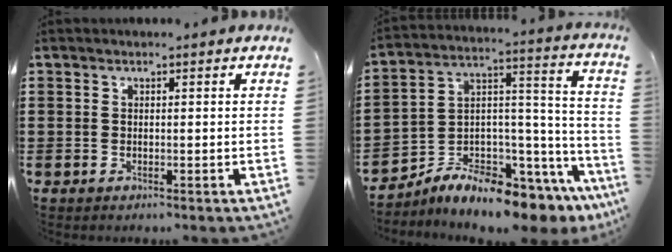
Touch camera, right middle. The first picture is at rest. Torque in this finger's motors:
{"motor_torque": [2.14, 0.00, 1.05, 0.21]}